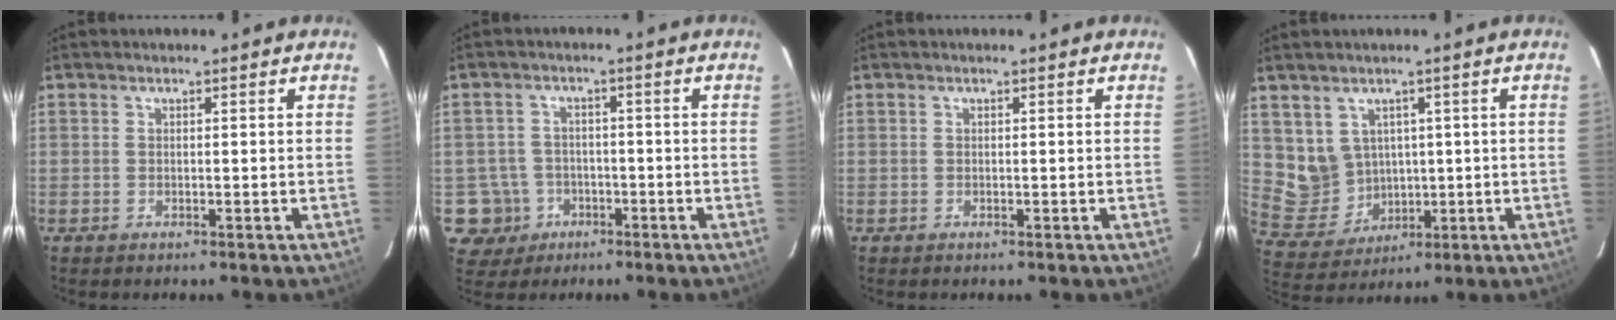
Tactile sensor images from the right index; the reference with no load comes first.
{"total": 6.7, "force": [-2.5, 6.2, 0.4], "torque": [-0.027, 0.025, -0.035]}
{"total": 0.0}
{"total": 7.8, "force": [2.1, 7.3, 1.6], "torque": [-0.046, 0.005, 0.065]}